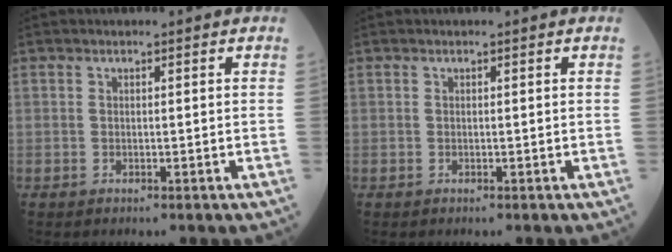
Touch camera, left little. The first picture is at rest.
{"total": 0.0}